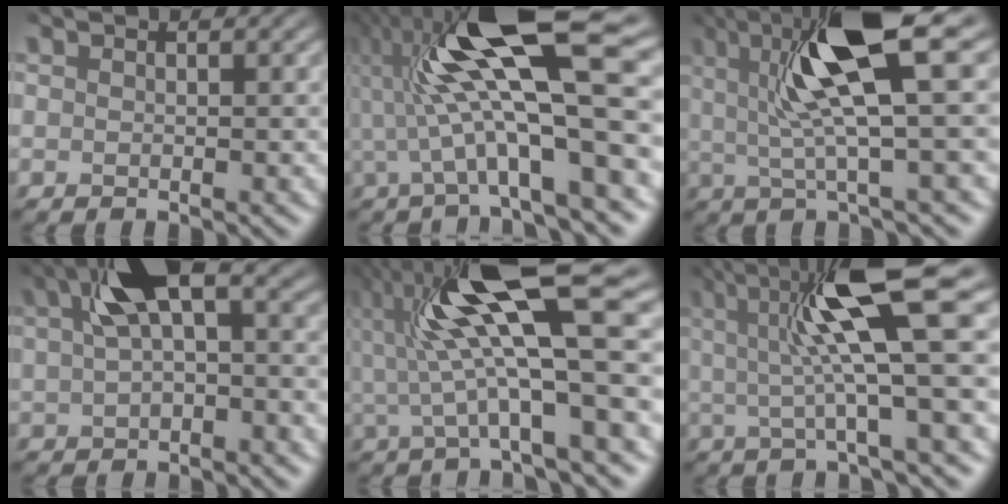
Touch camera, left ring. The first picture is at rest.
{"total": 12.0, "force": [0.9, 3.1, 11.5], "torque": [-0.213, 0.009, 0.020]}
{"total": 7.7, "force": [2.6, 1.3, 7.1], "torque": [-0.138, -0.007, 0.050]}
{"total": 6.0, "force": [1.4, 2.8, 5.1], "torque": [-0.106, 0.009, 0.025]}
{"total": 10.3, "force": [1.1, 2.3, 10.0], "torque": [-0.195, 0.005, 0.027]}
{"total": 7.8, "force": [1.8, 1.1, 7.5], "torque": [-0.131, -0.005, 0.035]}